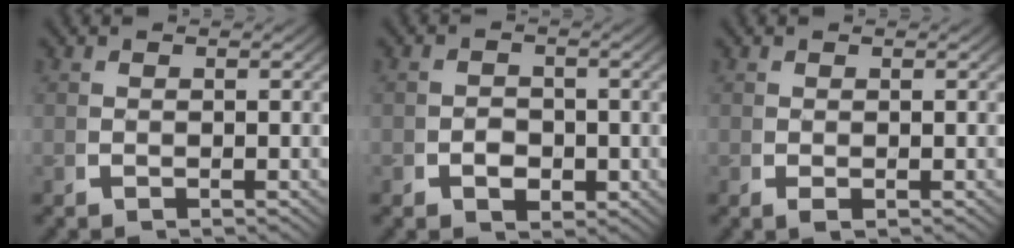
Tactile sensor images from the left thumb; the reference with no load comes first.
{"total": 2.3, "force": [-0.6, 2.0, 1.1], "torque": [-0.017, -0.008, -0.009]}
{"total": 0.7, "force": [0.0, 0.4, 0.6], "torque": [-0.015, -0.005, 0.003]}